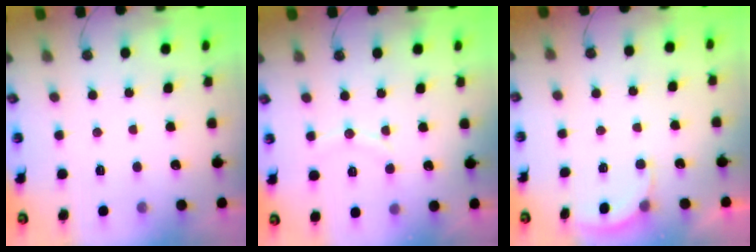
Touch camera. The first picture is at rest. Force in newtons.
{"total": 6.8, "press": 6.8, "slide": 0.5}
{"total": 2.6, "press": 2.3, "slide": 1.1}